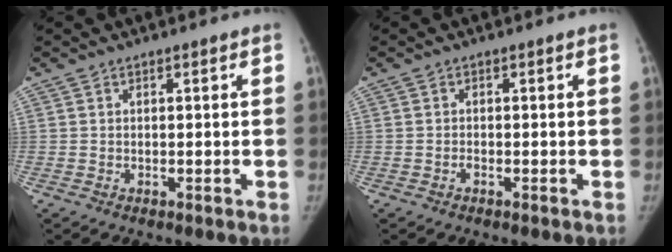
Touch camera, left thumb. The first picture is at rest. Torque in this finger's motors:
{"motor_torque": [-0.18, 0.07, 0.04, 0.46, -0.01]}